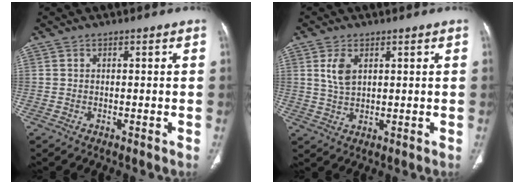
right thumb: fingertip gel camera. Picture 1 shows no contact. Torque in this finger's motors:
{"motor_torque": [-0.04, 0.05, 0.04, -0.05, 0.16]}